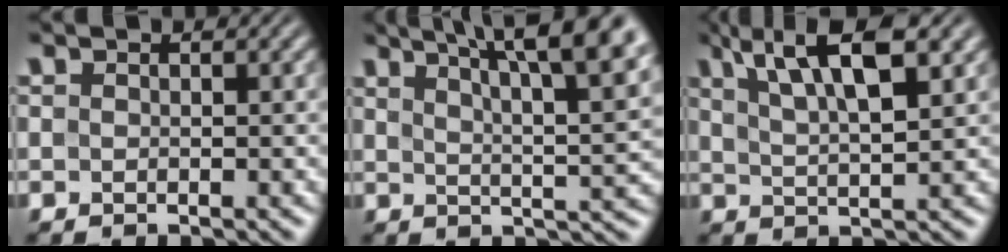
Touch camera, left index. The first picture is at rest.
{"total": 11.0, "force": [6.4, 2.8, 8.5], "torque": [-0.099, 0.026, 0.078]}
{"total": 7.8, "force": [4.4, 2.2, 6.1], "torque": [-0.103, 0.016, 0.072]}